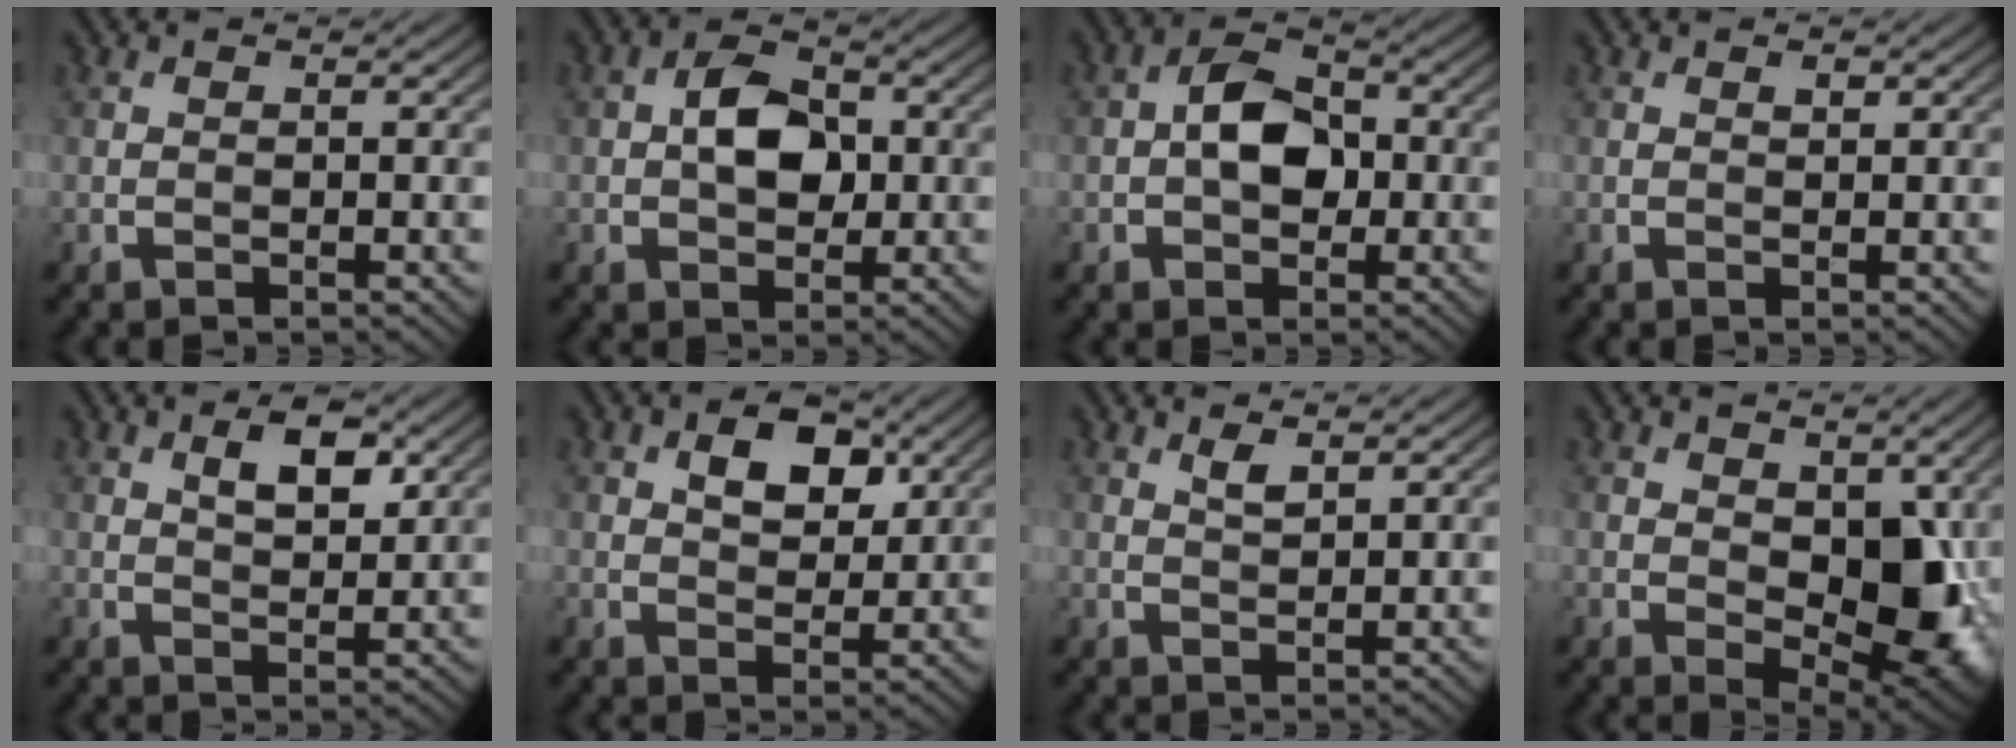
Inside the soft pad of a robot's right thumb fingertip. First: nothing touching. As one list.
[{"total": 5.6, "force": [0.2, 3.8, 4.1], "torque": [-0.071, 0.004, -0.004]}, {"total": 5.7, "force": [-0.4, 3.9, 4.2], "torque": [-0.071, 0.008, -0.015]}, {"total": 0.7, "force": [0.4, 0.3, 0.5], "torque": [-0.008, -0.003, 0.007]}, {"total": 4.5, "force": [2.0, 2.0, 3.5], "torque": [-0.063, 0.001, 0.036]}, {"total": 5.6, "force": [2.3, 3.4, 3.8], "torque": [-0.059, -0.002, 0.035]}, {"total": 1.9, "force": [1.3, 0.5, 1.3], "torque": [-0.030, -0.002, 0.027]}, {"total": 11.4, "force": [0.5, 6.6, 9.3], "torque": [-0.133, -0.015, 0.010]}]